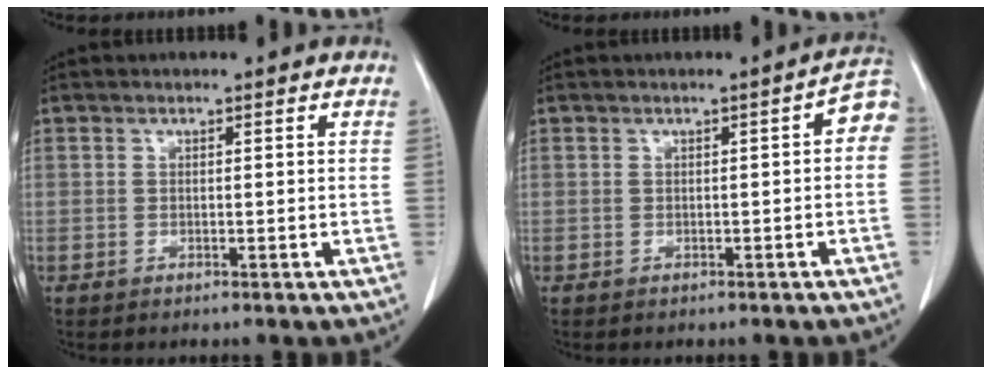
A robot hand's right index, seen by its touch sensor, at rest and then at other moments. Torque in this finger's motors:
{"motor_torque": [0.36, -0.16, 0.12, 0.03]}